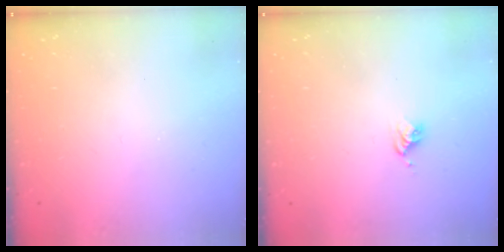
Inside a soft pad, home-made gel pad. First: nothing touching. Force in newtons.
{"total": 3.7, "press": 3.7, "slide": 0.6}